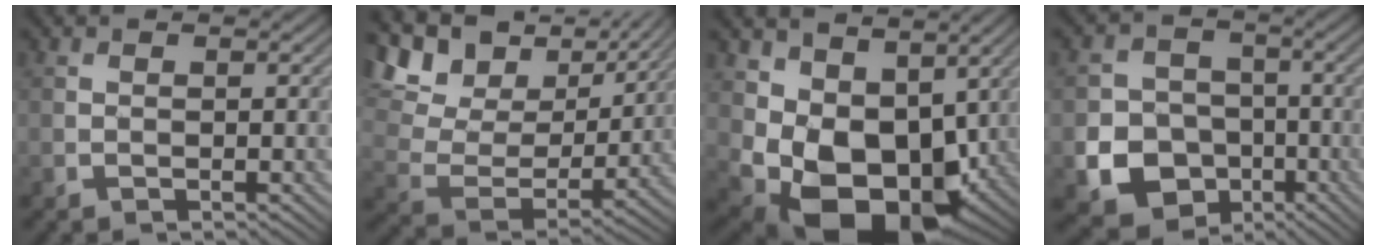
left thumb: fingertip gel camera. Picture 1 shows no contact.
{"total": 15.1, "force": [9.1, 8.1, 8.9], "torque": [-0.219, 0.020, 0.138]}
{"total": 12.2, "force": [1.1, 8.6, 8.5], "torque": [-0.166, -0.041, 0.034]}
{"total": 11.9, "force": [-4.5, 10.3, 4.0], "torque": [-0.099, -0.051, -0.103]}